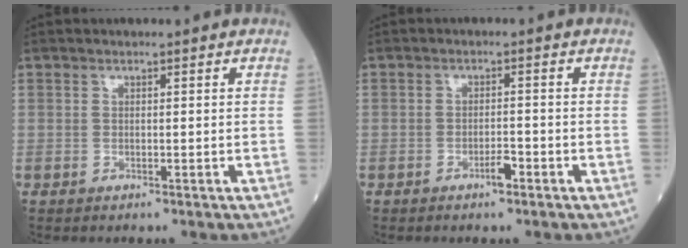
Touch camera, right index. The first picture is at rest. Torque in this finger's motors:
{"motor_torque": [0.41, -0.07, 0.15, 0.04]}